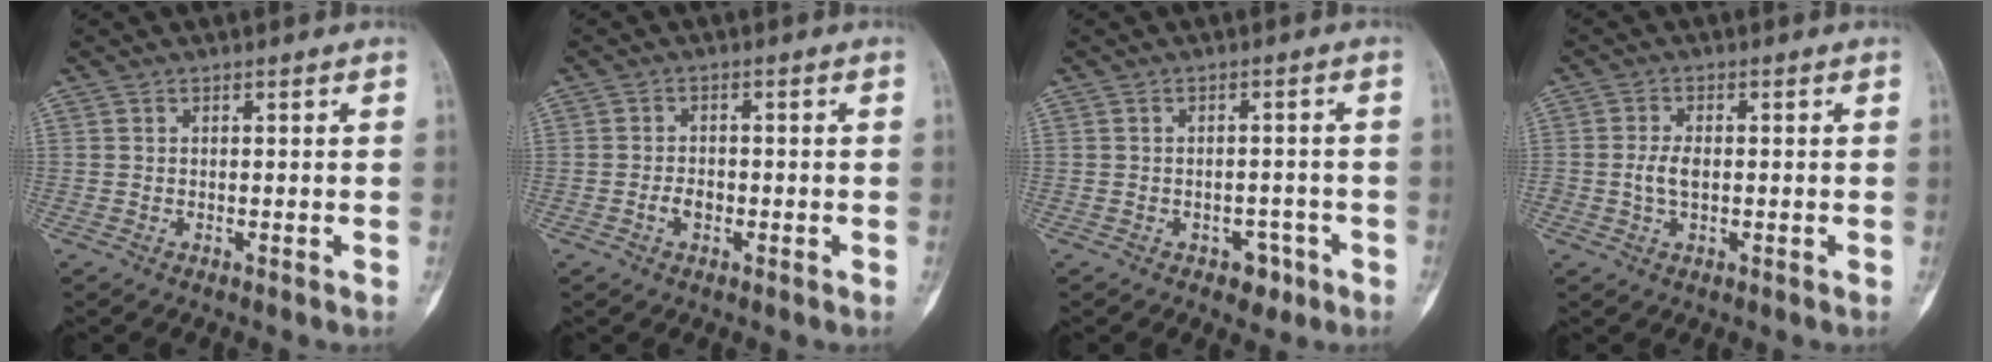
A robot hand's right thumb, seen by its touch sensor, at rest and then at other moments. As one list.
[{"total": 2.3, "force": [-0.9, 1.6, 1.5], "torque": [-0.022, 0.007, -0.017]}, {"total": 3.6, "force": [-2.1, 2.4, 1.7], "torque": [0.001, 0.015, -0.024]}, {"total": 3.5, "force": [-0.5, 1.9, 2.9], "torque": [-0.062, 0.007, -0.010]}]